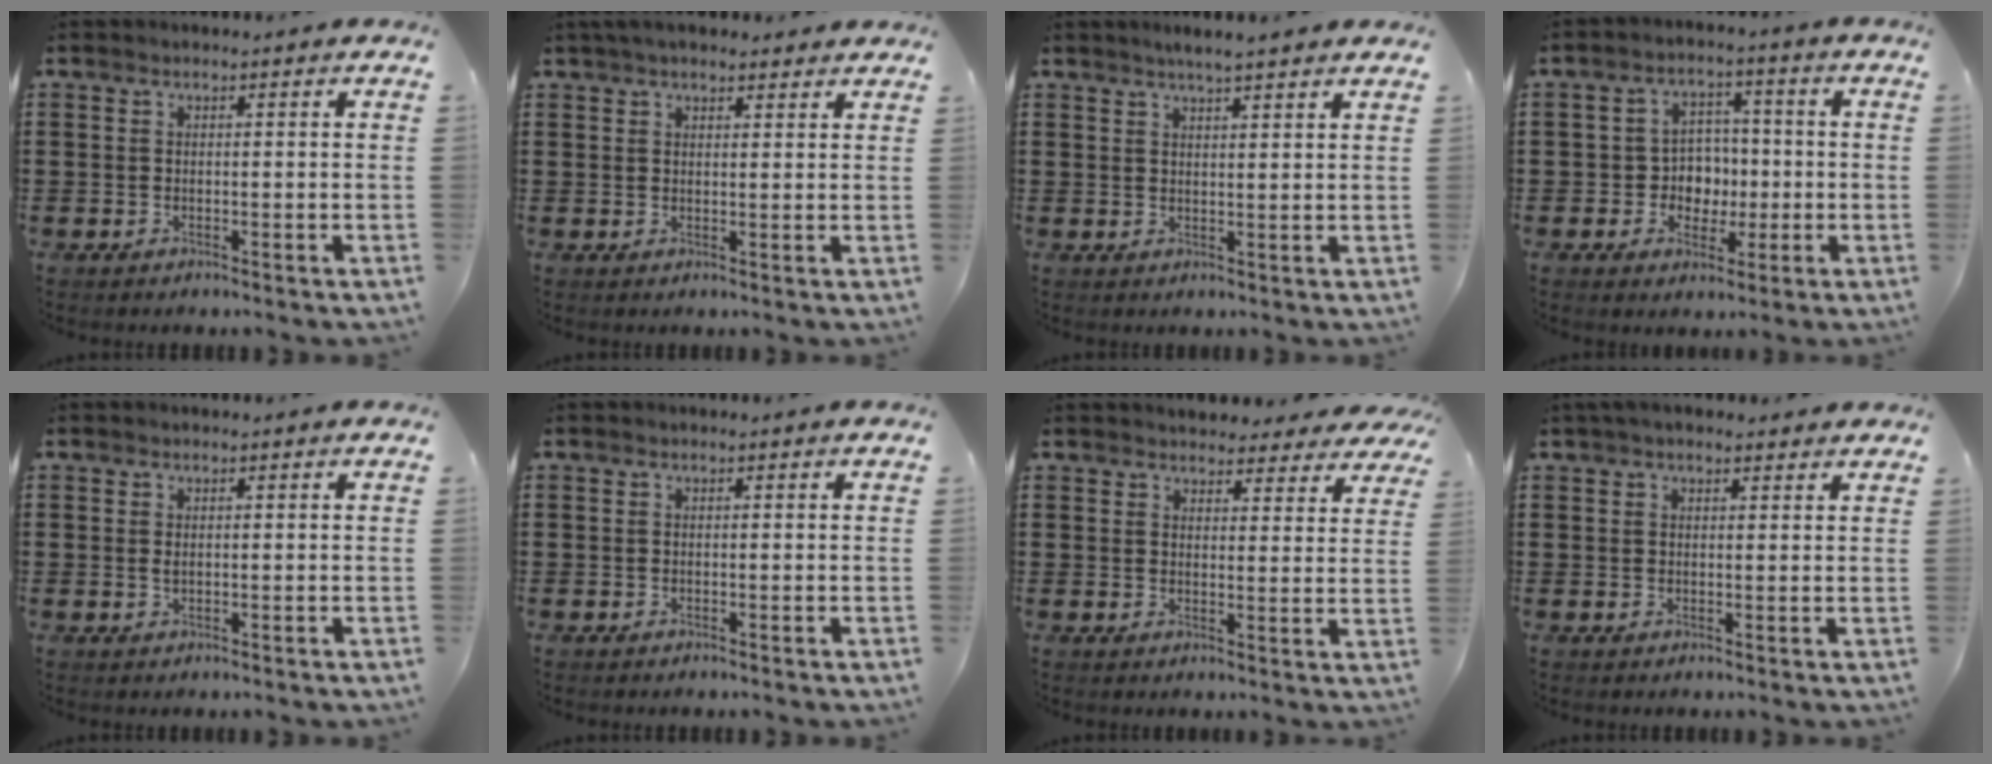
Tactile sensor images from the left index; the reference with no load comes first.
{"total": 3.0, "force": [2.6, 0.8, 1.2], "torque": [-0.031, 0.004, 0.049]}
{"total": 2.7, "force": [2.5, -0.2, 1.1], "torque": [-0.026, 0.001, 0.046]}
{"total": 5.3, "force": [-0.7, 5.0, 1.8], "torque": [-0.045, 0.011, -0.017]}
{"total": 1.0, "force": [0.2, 0.4, 0.8], "torque": [-0.018, 0.003, 0.002]}
{"total": 0.0}
{"total": 3.9, "force": [3.8, 0.7, 0.3], "torque": [-0.011, -0.013, 0.069]}
{"total": 2.5, "force": [2.1, 0.8, 1.1], "torque": [-0.027, 0.005, 0.039]}